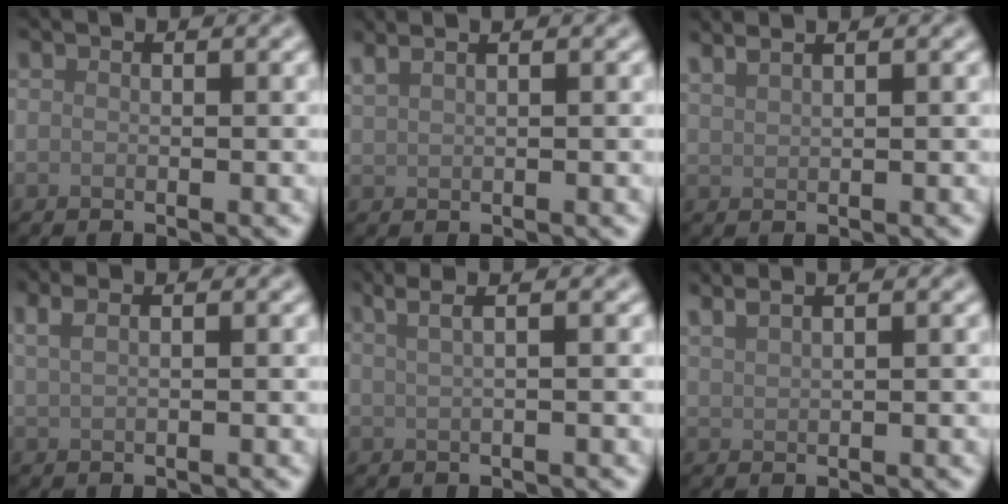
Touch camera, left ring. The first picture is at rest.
{"total": 2.5, "force": [2.0, 0.9, 1.3], "torque": [-0.019, 0.011, 0.022]}
{"total": 2.6, "force": [2.1, 0.8, 1.3], "torque": [-0.011, 0.012, 0.019]}
{"total": 2.0, "force": [1.2, 0.8, 1.4], "torque": [-0.024, 0.000, 0.018]}
{"total": 5.0, "force": [2.9, 2.3, 3.4], "torque": [-0.035, 0.033, 0.016]}
{"total": 3.1, "force": [2.4, 1.0, 1.6], "torque": [-0.014, 0.016, 0.021]}